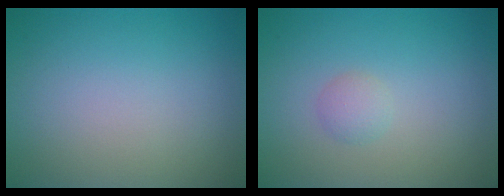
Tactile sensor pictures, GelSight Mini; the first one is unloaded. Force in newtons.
{"total": 1.1, "press": 1.1, "slide": 0.0}